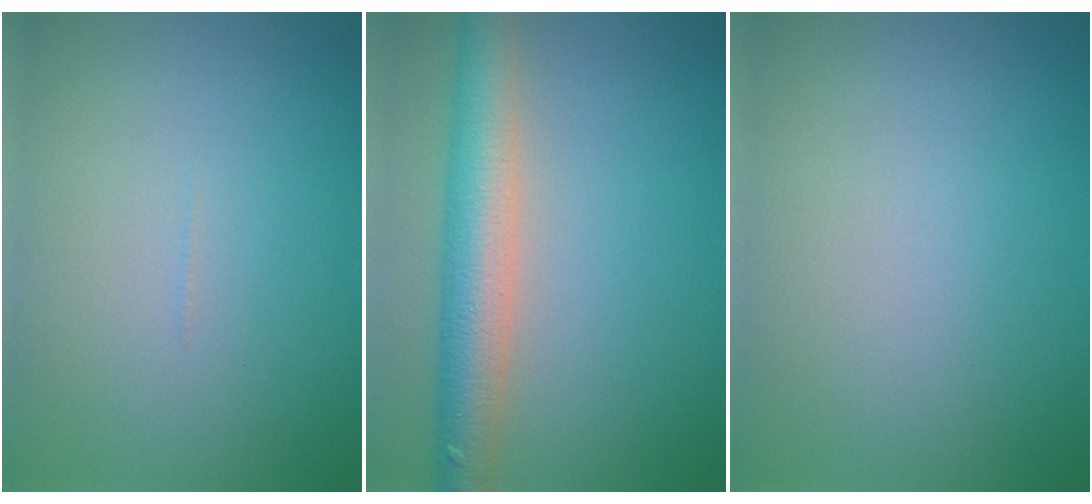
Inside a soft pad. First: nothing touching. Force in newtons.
{"total": 6.6, "press": 6.6, "slide": 0.4}
{"total": 0.0}